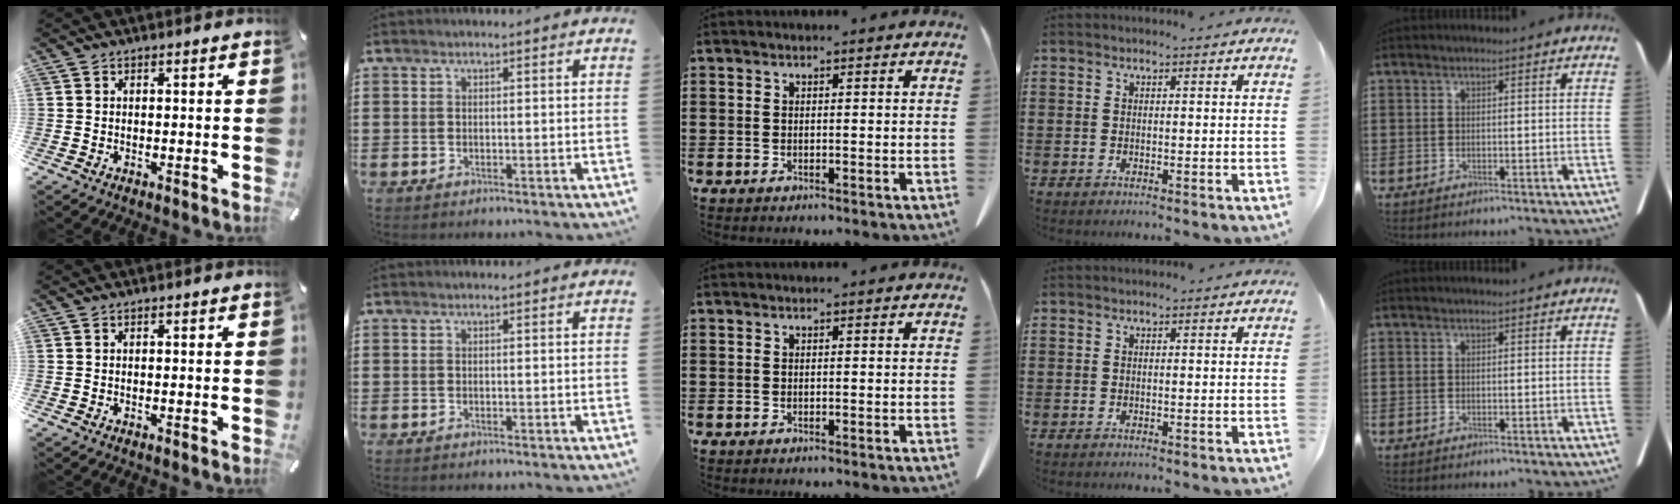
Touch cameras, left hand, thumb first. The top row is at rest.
{}